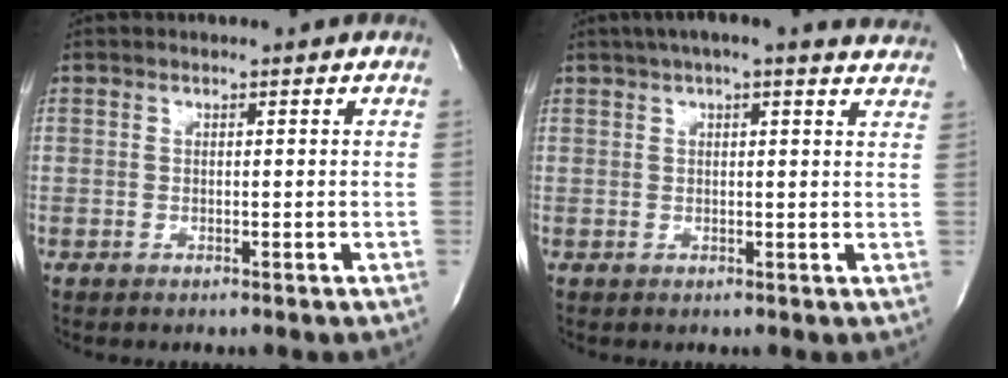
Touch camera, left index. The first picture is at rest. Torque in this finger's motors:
{"motor_torque": [0.56, -0.59, 0.28, 0.07]}